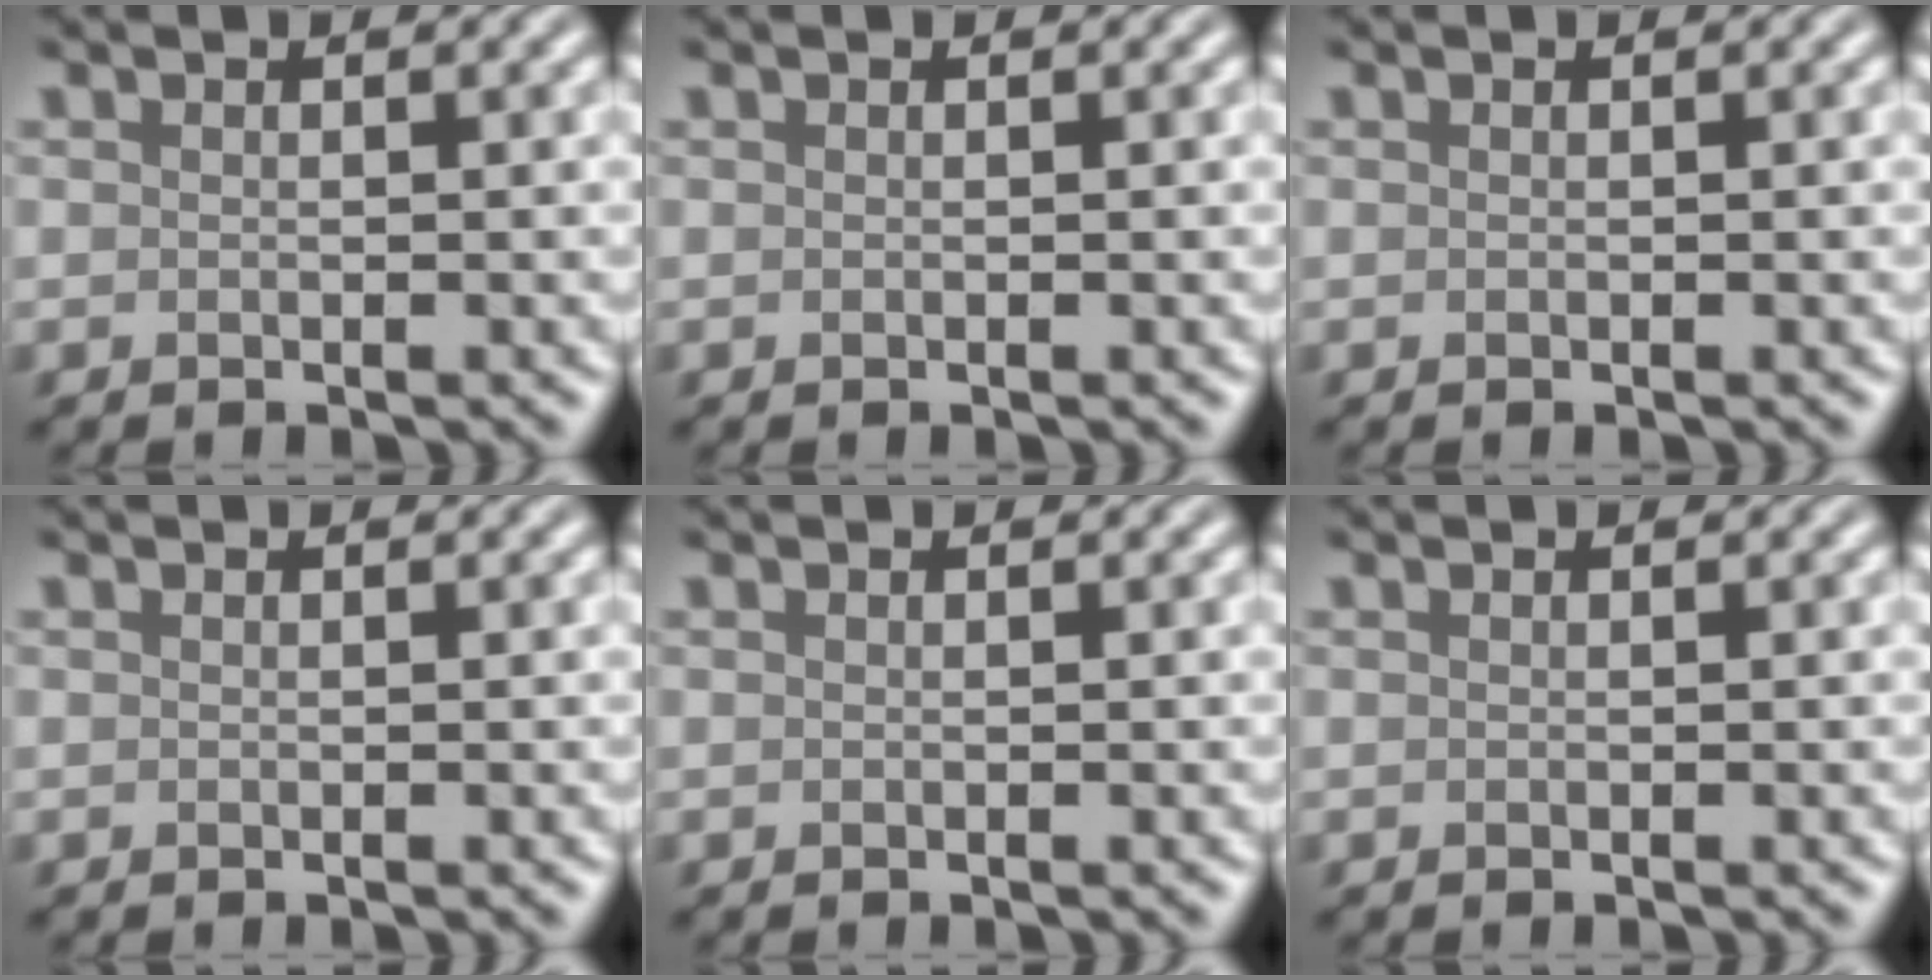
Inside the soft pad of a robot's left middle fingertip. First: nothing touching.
{"total": 0.0}
{"total": 0.0}
{"total": 0.0}
{"total": 0.0}
{"total": 0.0}